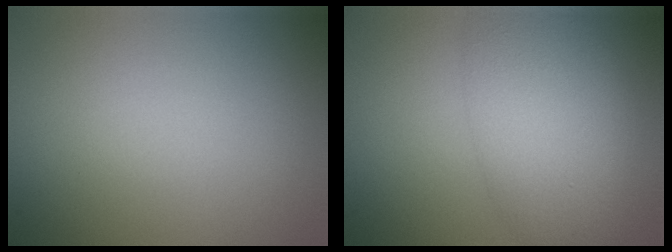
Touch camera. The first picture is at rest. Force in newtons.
{"total": 7.5, "press": 7.5, "slide": 0.4}